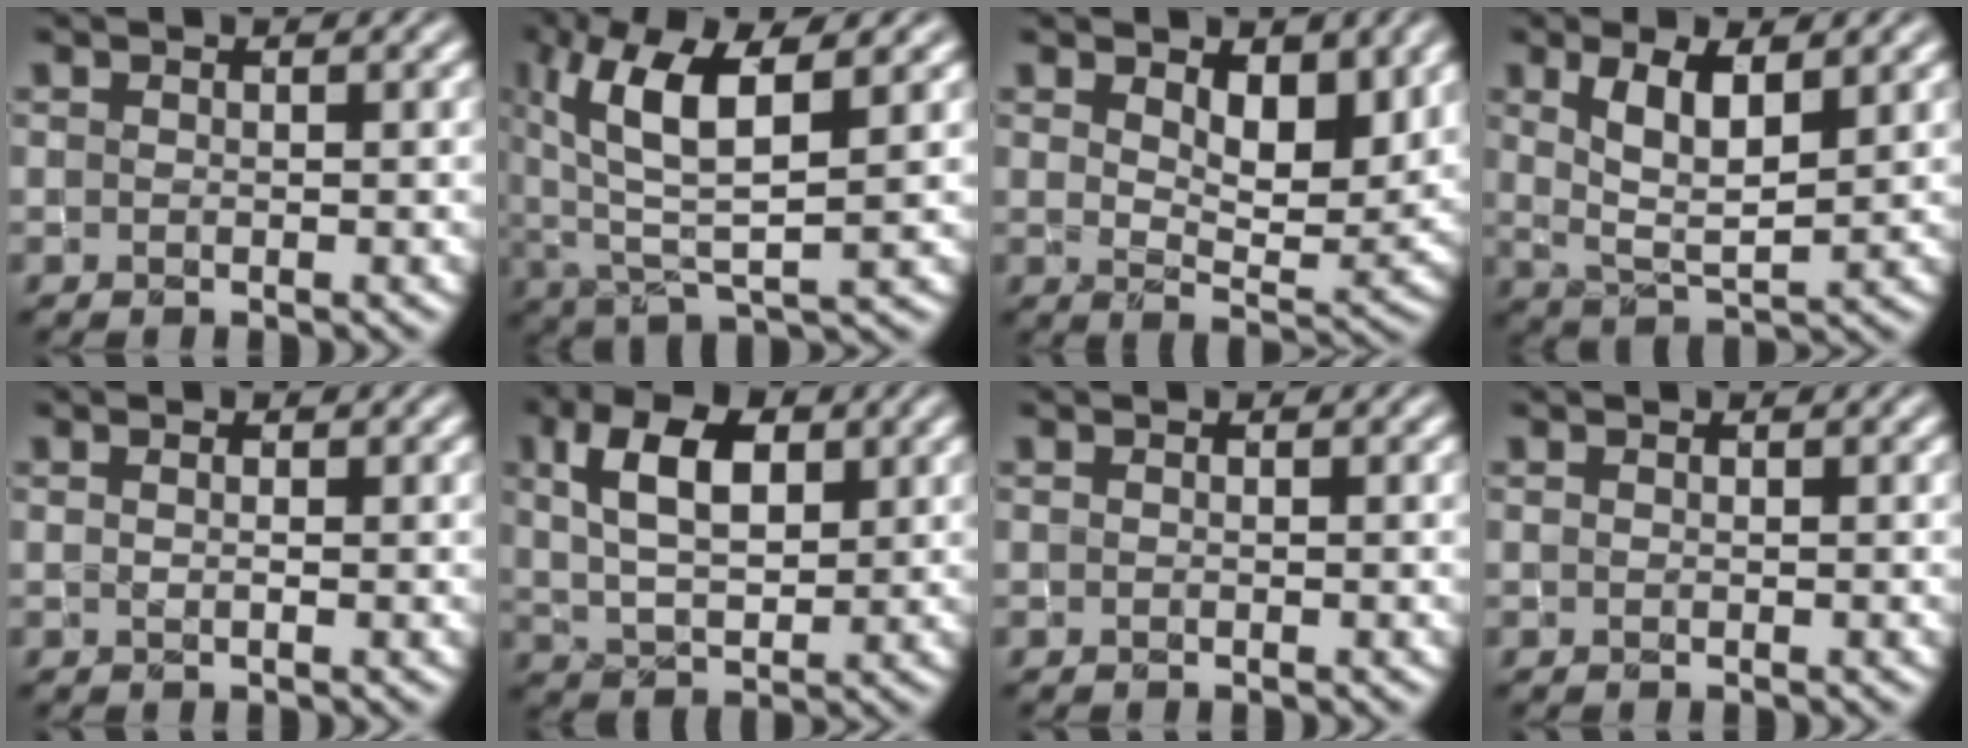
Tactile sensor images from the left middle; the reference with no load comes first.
{"total": 7.8, "force": [2.7, 2.4, 6.9], "torque": [-0.133, 0.010, 0.046]}
{"total": 4.4, "force": [2.2, 2.0, 3.2], "torque": [-0.051, -0.011, 0.038]}
{"total": 4.7, "force": [2.0, 1.8, 3.8], "torque": [-0.078, -0.003, 0.038]}
{"total": 0.6, "force": [0.4, 0.2, 0.5], "torque": [-0.007, -0.004, 0.005]}
{"total": 6.7, "force": [2.4, 3.8, 4.9], "torque": [-0.095, 0.010, 0.039]}
{"total": 0.0}
{"total": 0.0}